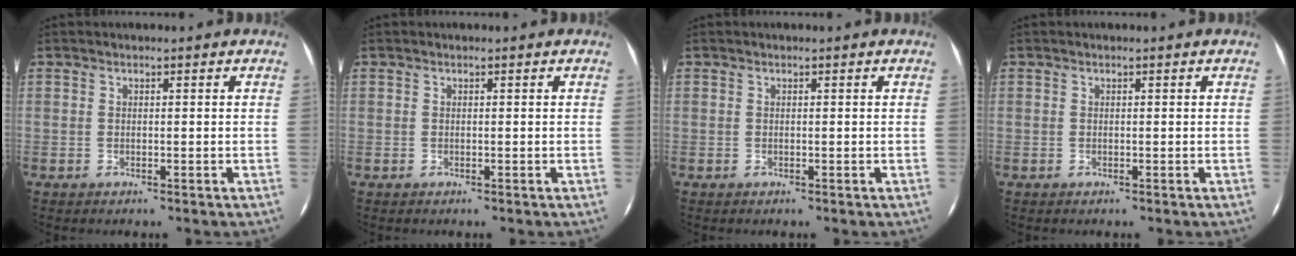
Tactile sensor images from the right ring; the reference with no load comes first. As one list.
[{"total": 0.0}, {"total": 0.0}, {"total": 0.0}]